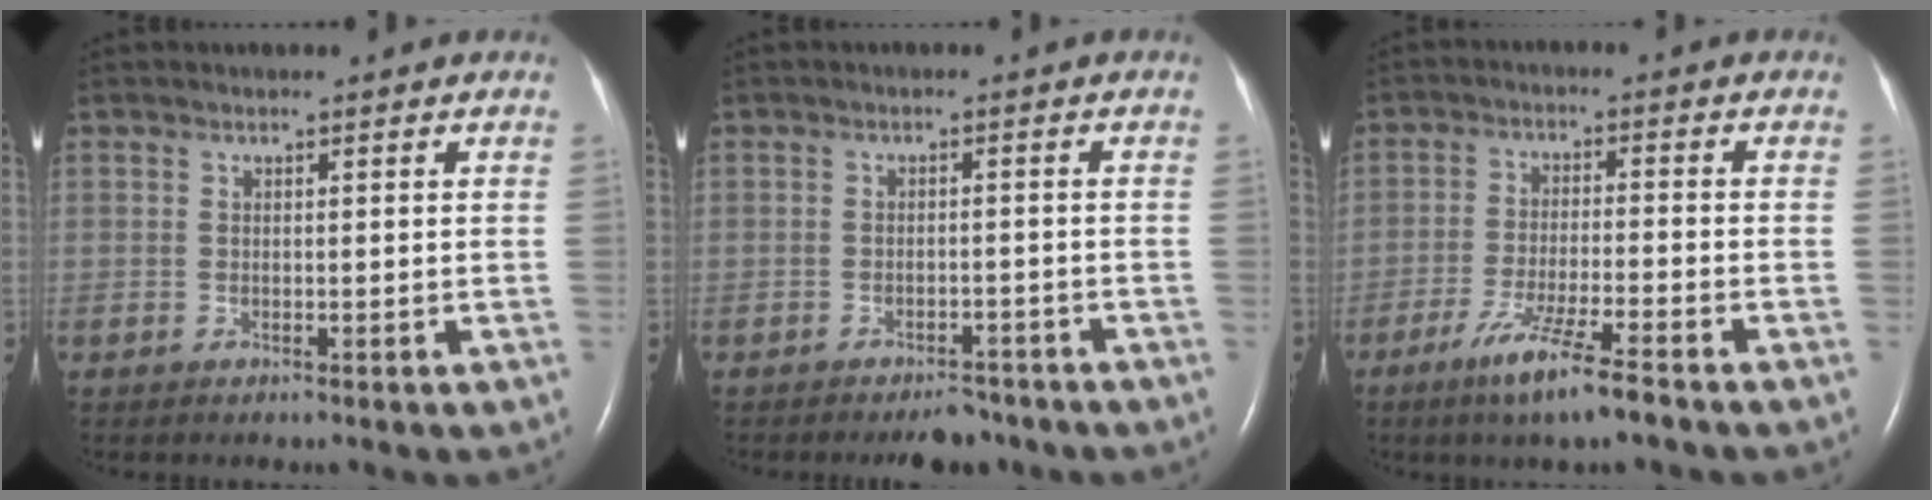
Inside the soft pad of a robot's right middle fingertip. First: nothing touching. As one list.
[{"total": 3.6, "force": [-3.1, 1.4, 1.2], "torque": [-0.017, 0.001, -0.044]}, {"total": 8.0, "force": [-5.4, -0.1, 6.0], "torque": [-0.117, -0.020, -0.098]}]